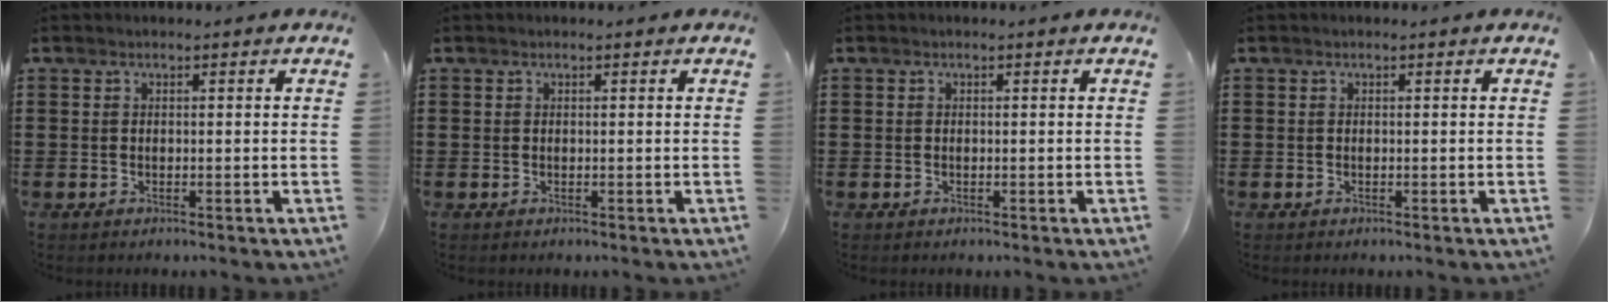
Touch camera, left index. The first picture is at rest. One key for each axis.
{"total": 0.0}
{"total": 0.0}
{"total": 0.0}